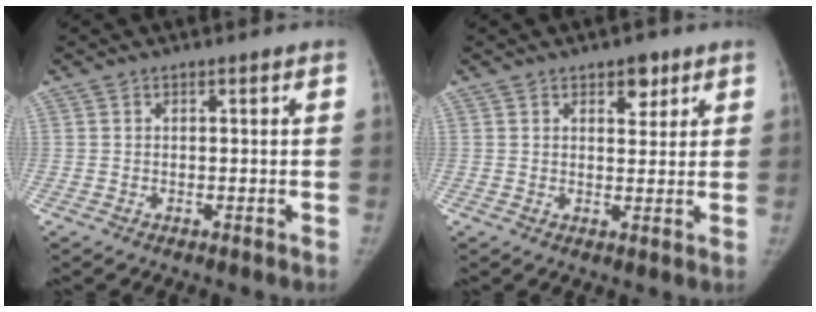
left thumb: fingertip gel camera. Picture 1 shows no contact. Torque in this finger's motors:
{"motor_torque": [0.00, -0.25, 0.22, 0.31, 0.00]}